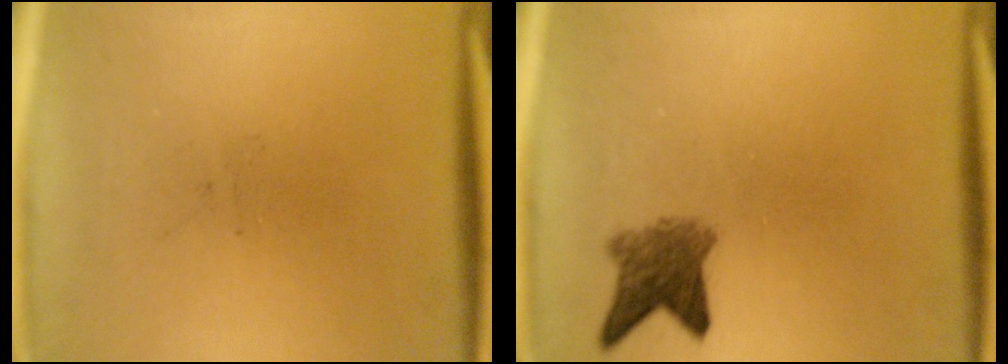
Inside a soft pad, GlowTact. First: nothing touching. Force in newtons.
{"total": 4.1}